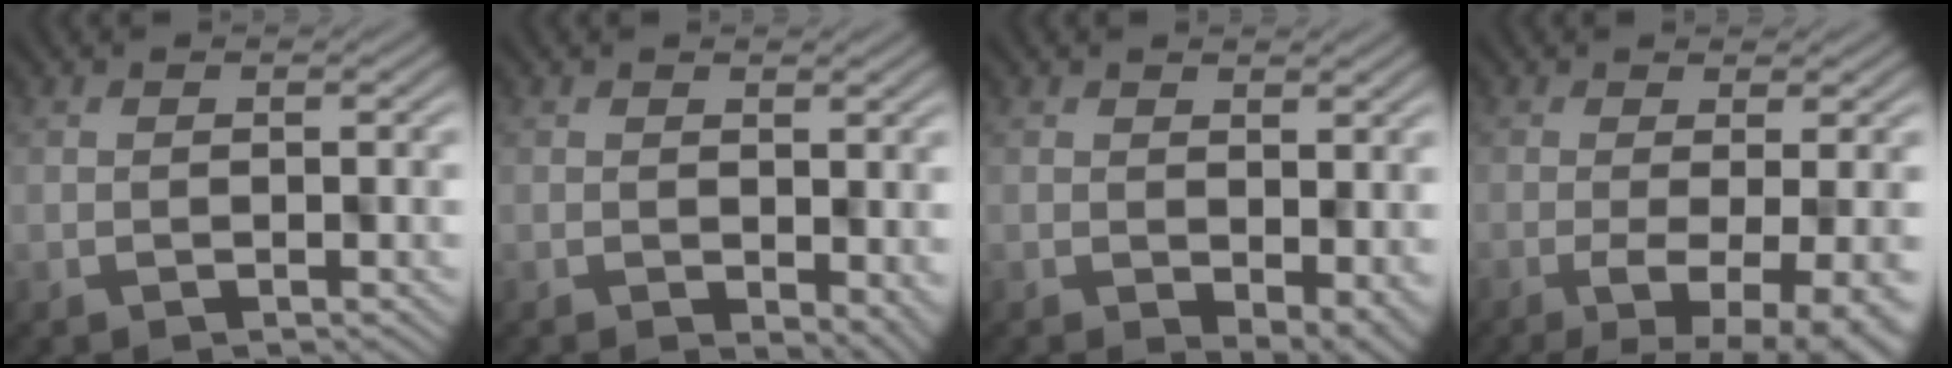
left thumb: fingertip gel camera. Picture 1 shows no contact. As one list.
[{"total": 1.8, "force": [-0.1, 1.0, 1.5], "torque": [-0.025, -0.005, 0.013]}, {"total": 4.5, "force": [-1.8, 2.1, 3.6], "torque": [-0.059, -0.006, -0.003]}, {"total": 9.3, "force": [-5.0, 2.3, 7.5], "torque": [-0.106, -0.016, -0.051]}]